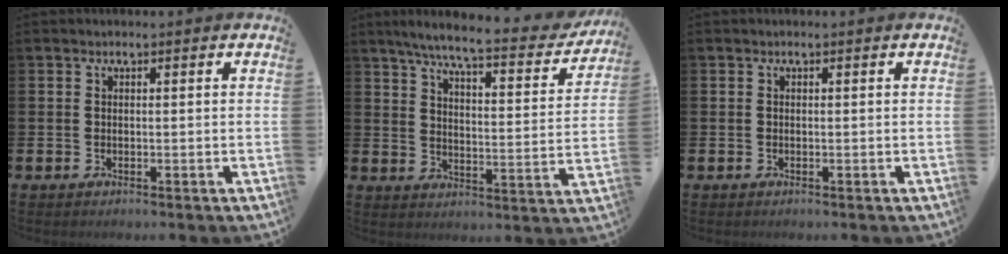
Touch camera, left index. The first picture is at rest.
{"total": 7.2, "force": [6.3, 0.5, 3.5], "torque": [-0.086, -0.042, 0.099]}
{"total": 0.0}